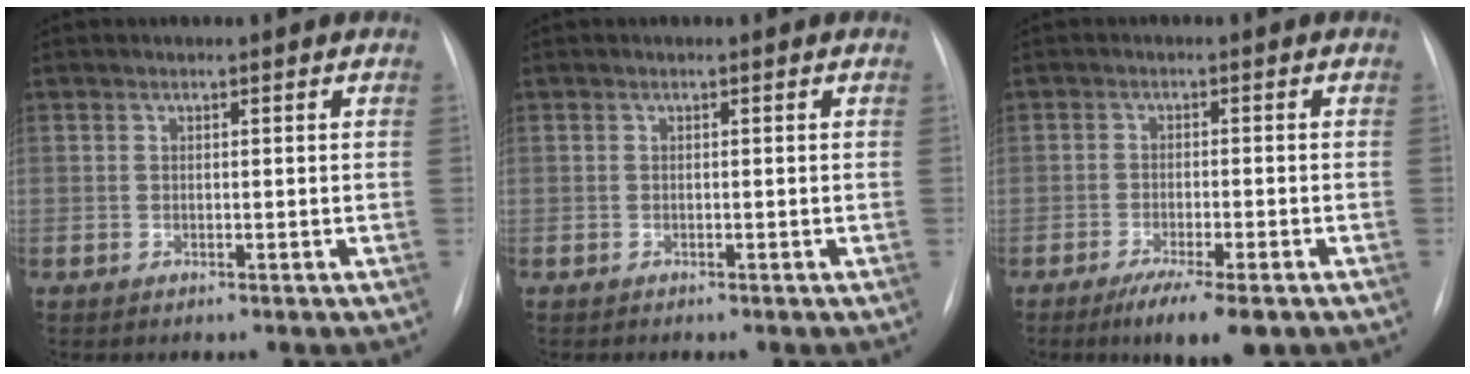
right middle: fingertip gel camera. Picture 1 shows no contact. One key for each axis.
{"total": 0.0}
{"total": 7.2, "fx": -4.8, "fy": 0.9, "fz": 5.3, "tx": -0.079, "ty": -0.016, "tz": -0.070}